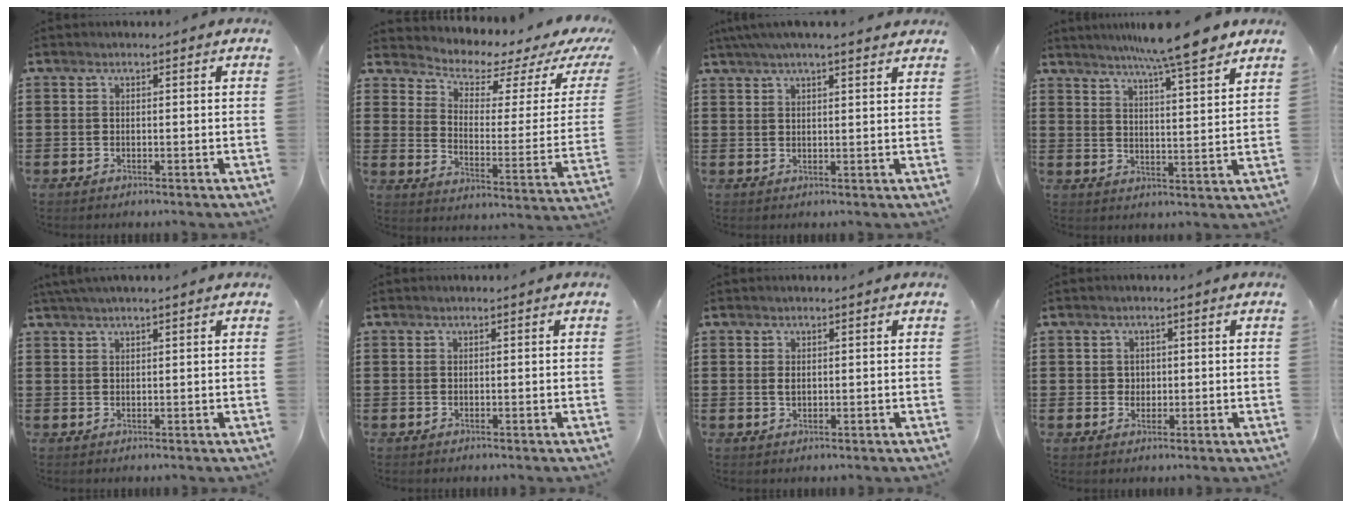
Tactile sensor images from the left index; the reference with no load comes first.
{"total": 3.9, "force": [3.5, 1.1, 1.4], "torque": [-0.052, -0.025, 0.053]}
{"total": 3.7, "force": [3.1, -0.2, 2.0], "torque": [-0.046, 0.000, 0.056]}
{"total": 8.7, "force": [7.4, -0.3, 4.6], "torque": [-0.093, -0.032, 0.126]}
{"total": 1.4, "force": [1.1, -0.3, 0.8], "torque": [-0.015, 0.000, 0.021]}
{"total": 0.0}
{"total": 1.0, "force": [0.2, 0.5, 0.9], "torque": [-0.019, 0.002, 0.003]}
{"total": 1.5, "force": [0.3, 1.4, 0.4], "torque": [-0.014, 0.007, 0.005]}